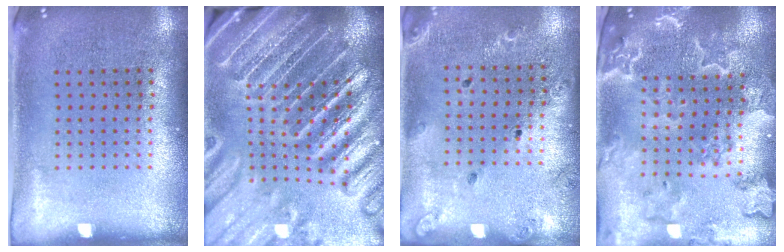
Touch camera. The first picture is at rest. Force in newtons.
{"total": 4.7, "press": 4.3, "slide": 1.8}
{"total": 1.4, "press": 1.4, "slide": 0.2}
{"total": 3.4, "press": 3.0, "slide": 1.5}